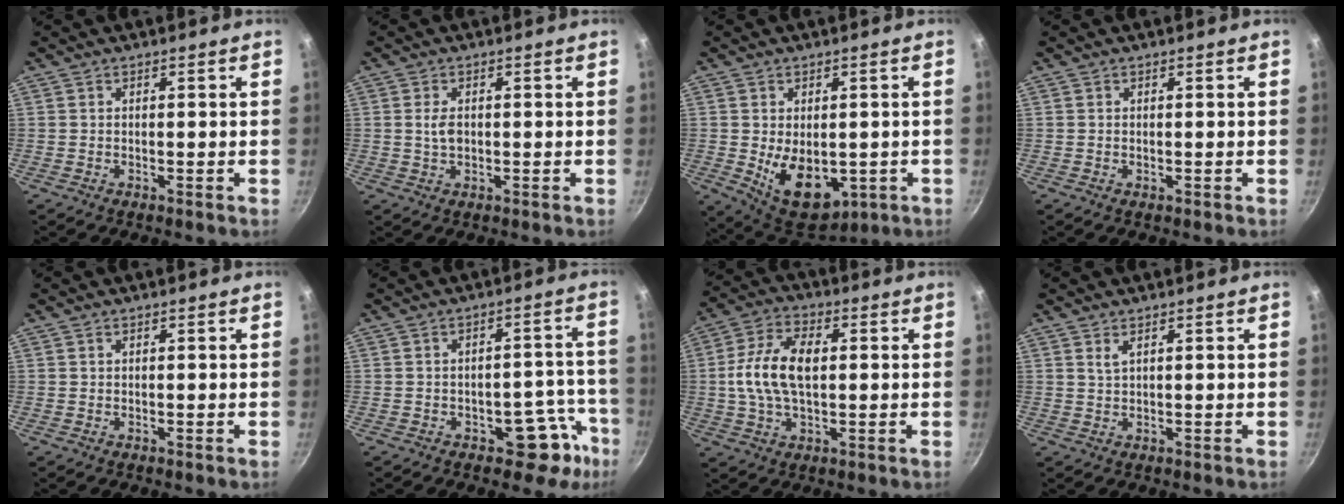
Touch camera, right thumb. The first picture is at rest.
{"total": 2.8, "force": [0.2, 1.7, 2.2], "torque": [-0.041, 0.000, 0.005]}
{"total": 12.0, "force": [-2.3, 7.5, 9.2], "torque": [-0.118, -0.011, -0.010]}
{"total": 0.0}
{"total": 0.0}
{"total": 9.3, "force": [-4.9, 5.2, 5.9], "torque": [-0.029, 0.049, -0.056]}
{"total": 12.2, "force": [0.9, 6.7, 10.1], "torque": [-0.203, 0.015, 0.015]}
{"total": 1.4, "force": [0.8, 0.5, 1.0], "torque": [-0.022, -0.002, 0.021]}